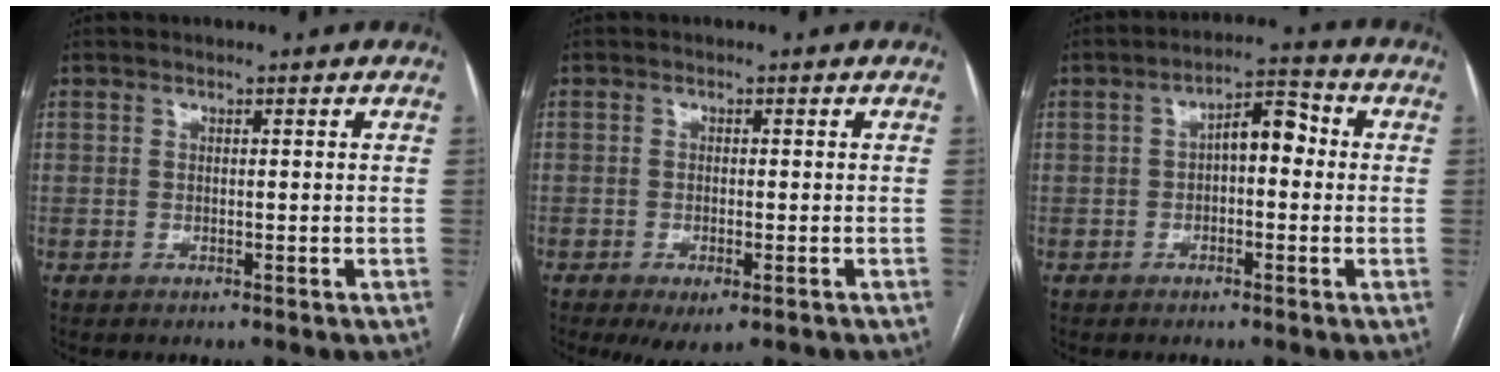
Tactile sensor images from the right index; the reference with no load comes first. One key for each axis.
{"total": 4.3, "fx": -2.5, "fy": 1.5, "fz": 3.2, "tx": -0.046, "ty": -0.008, "tz": -0.030}
{"total": 5.7, "fx": 0.2, "fy": 2.5, "fz": 5.1, "tx": -0.077, "ty": 0.033, "tz": -0.002}